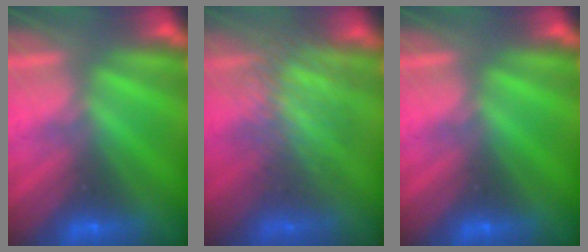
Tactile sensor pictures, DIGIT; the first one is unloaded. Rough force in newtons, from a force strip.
{"total": 3.1}
{"total": 0.0}